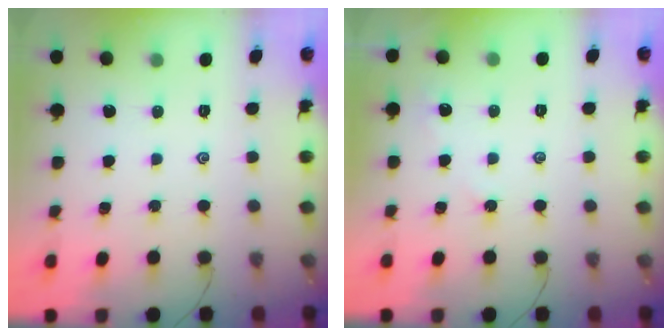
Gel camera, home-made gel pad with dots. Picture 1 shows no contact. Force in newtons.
{"total": 3.3, "press": 3.2, "slide": 0.4}